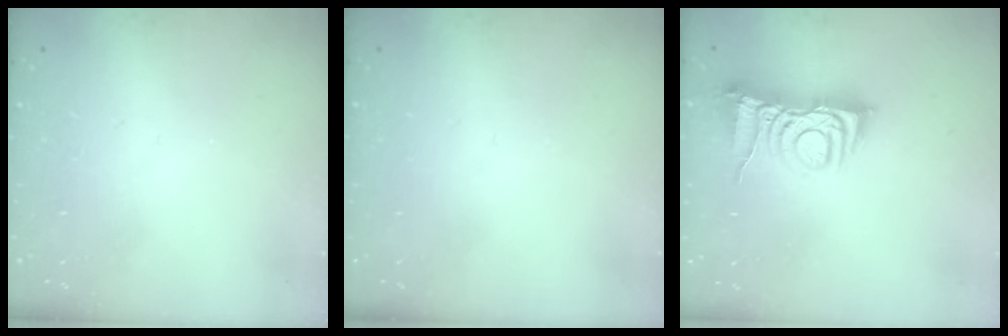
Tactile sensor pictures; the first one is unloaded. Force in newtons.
{"total": 0.0}
{"total": 8.9, "press": 8.9, "slide": 1.1}